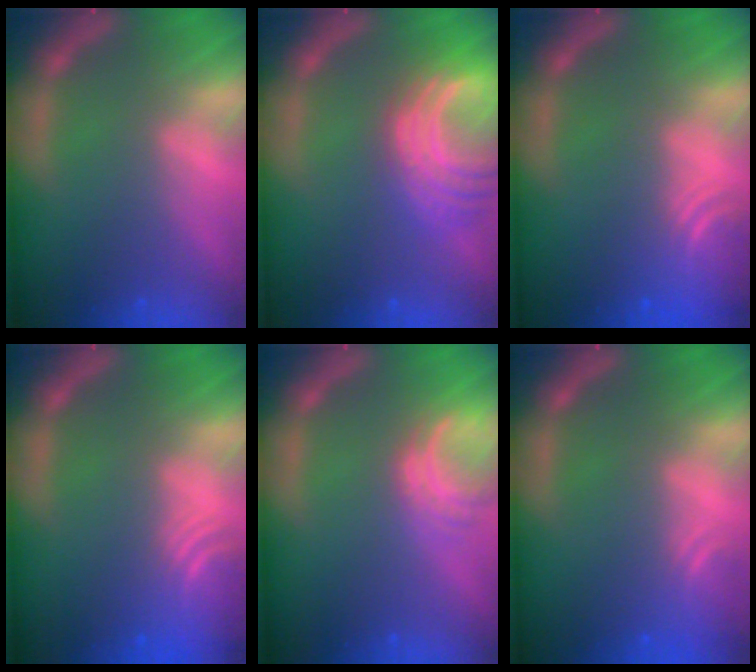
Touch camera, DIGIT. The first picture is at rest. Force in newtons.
{"total": 8.5}
{"total": 4.5}
{"total": 5.5}
{"total": 3.0}
{"total": 2.4}